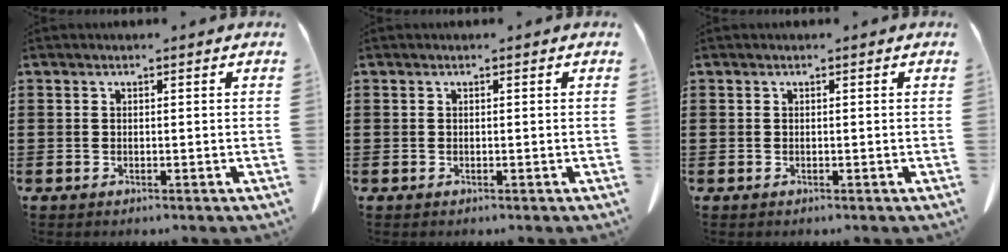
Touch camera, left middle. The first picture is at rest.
{"total": 0.0}
{"total": 0.0}